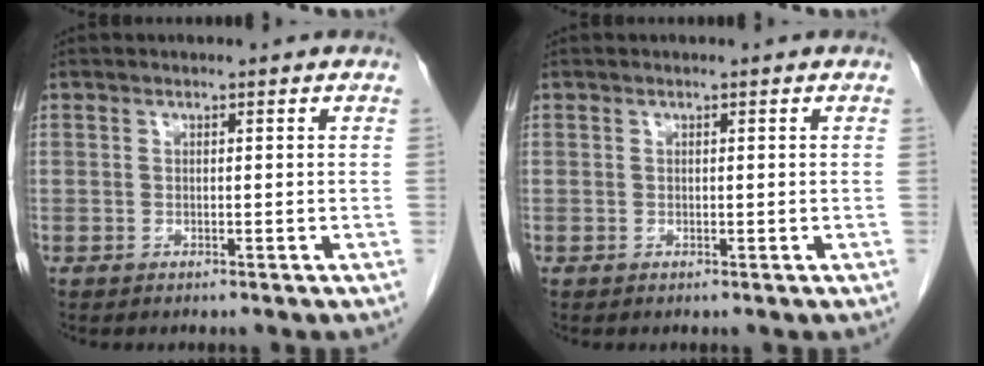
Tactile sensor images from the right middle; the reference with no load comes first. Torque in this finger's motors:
{"motor_torque": [0.00, -0.10, 0.00, 0.01]}